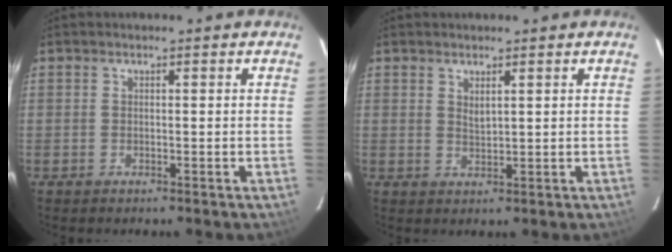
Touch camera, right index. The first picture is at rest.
{"total": 2.1, "force": [1.2, 0.8, 1.6], "torque": [-0.024, 0.001, 0.023]}